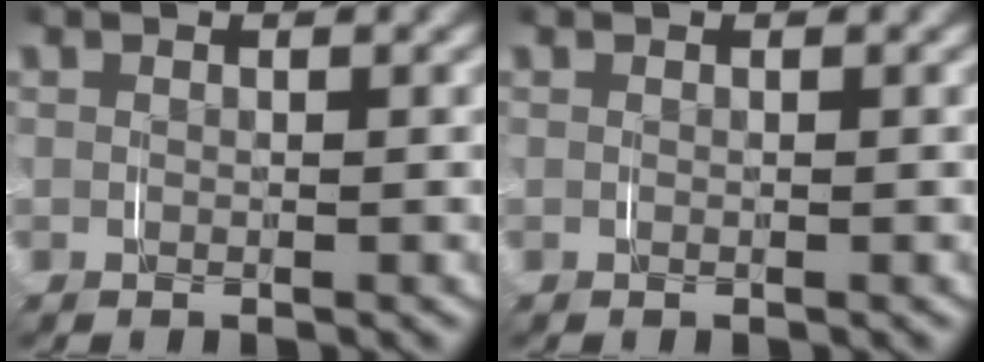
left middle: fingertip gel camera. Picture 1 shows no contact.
{"total": 0.0}